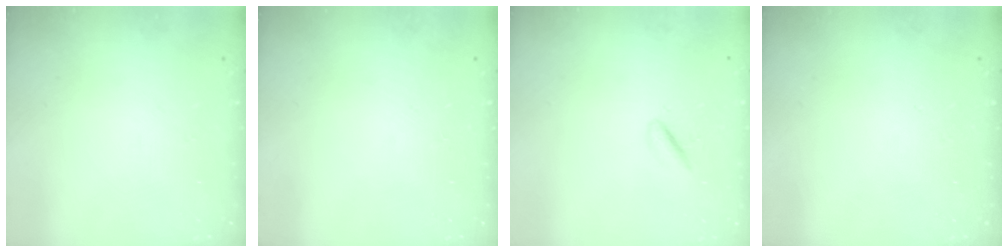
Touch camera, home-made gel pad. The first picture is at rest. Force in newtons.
{"total": 0.0}
{"total": 2.9, "press": 2.8, "slide": 1.1}
{"total": 0.0}